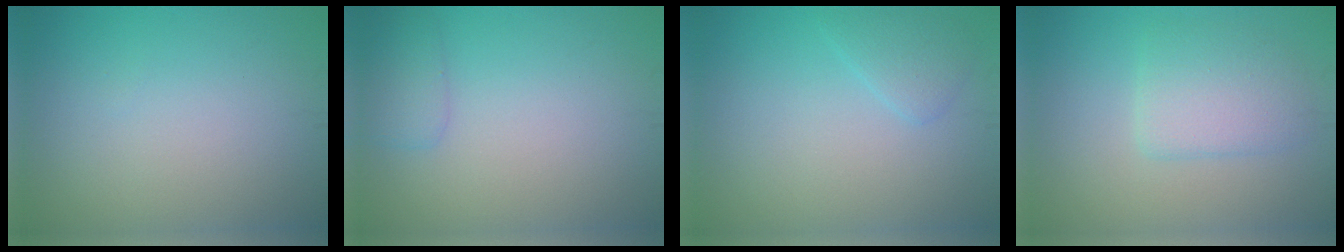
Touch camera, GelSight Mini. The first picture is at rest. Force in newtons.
{"total": 1.6, "press": 1.6, "slide": 0.1}
{"total": 1.6, "press": 1.6, "slide": 0.1}
{"total": 3.3, "press": 3.3, "slide": 0.5}